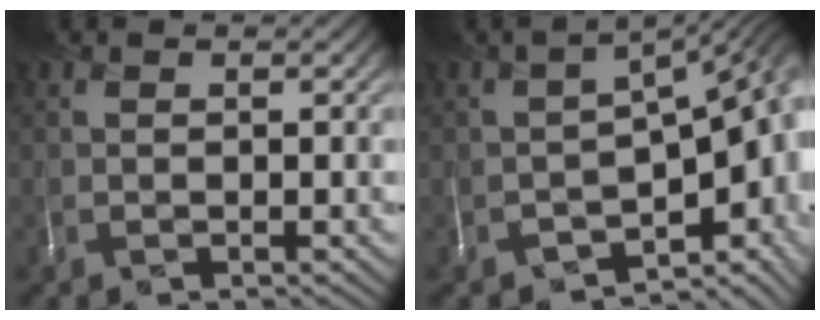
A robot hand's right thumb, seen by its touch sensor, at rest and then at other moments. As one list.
[{"total": 10.4, "force": [-3.4, 4.7, 8.7], "torque": [-0.118, -0.026, -0.029]}]